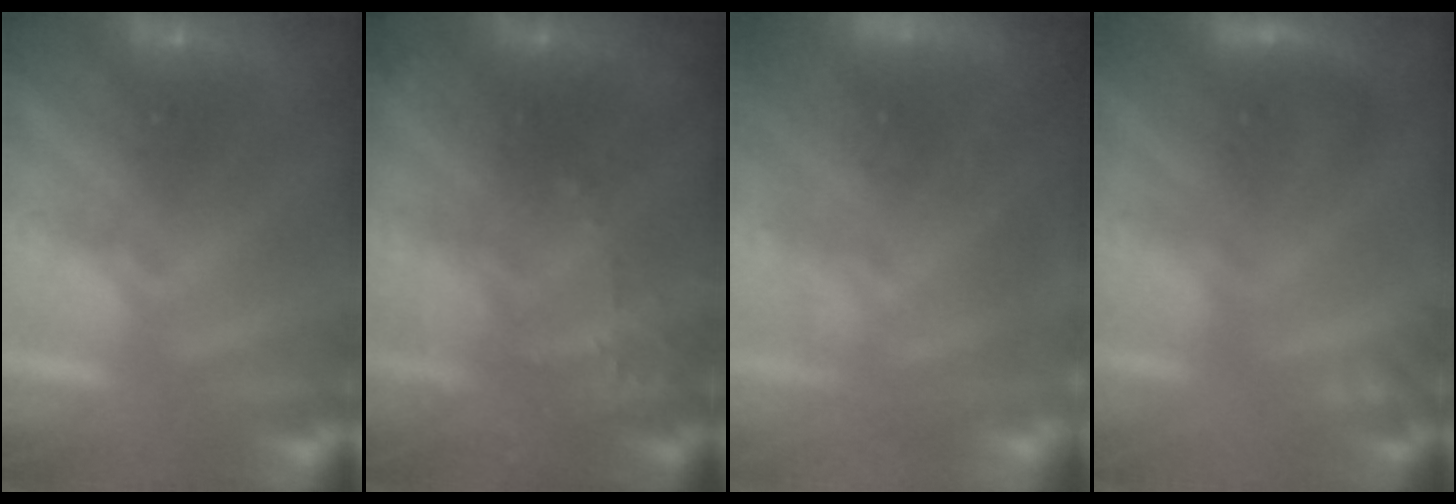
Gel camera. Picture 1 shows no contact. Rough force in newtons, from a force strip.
{"total": 3.0}
{"total": 8.2}
{"total": 2.9}